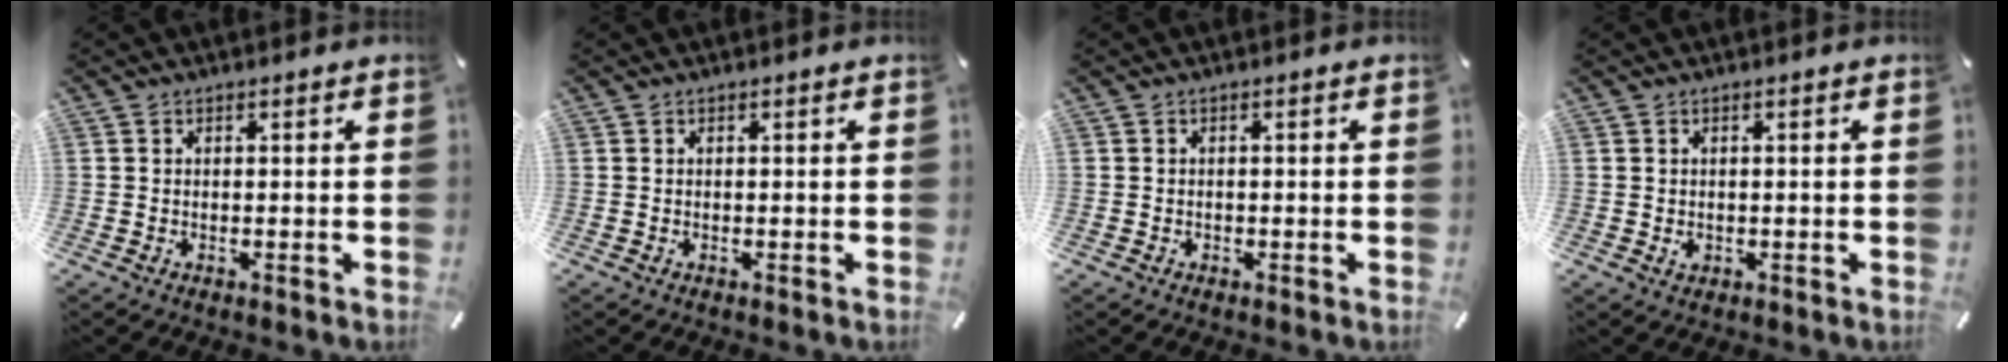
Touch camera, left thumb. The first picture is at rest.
{"total": 0.0}
{"total": 0.7, "force": [-0.3, 0.6, 0.0], "torque": [0.002, 0.008, -0.009]}
{"total": 1.0, "force": [0.0, 0.9, 0.5], "torque": [-0.003, 0.001, -0.003]}